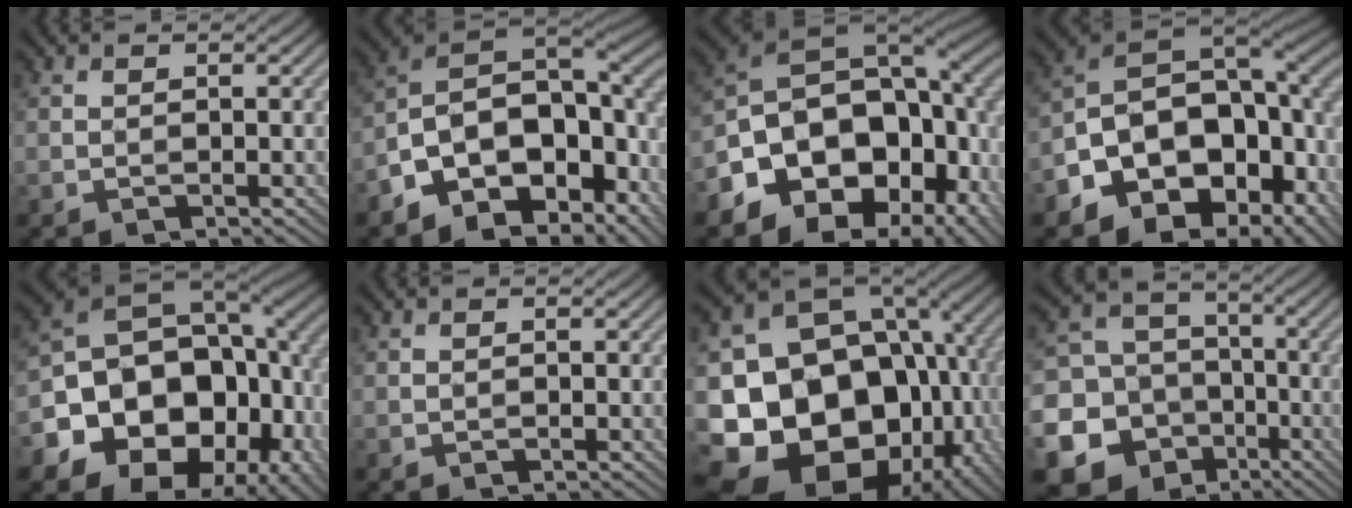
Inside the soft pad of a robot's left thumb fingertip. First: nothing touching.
{"total": 14.9, "force": [-5.9, 8.9, 10.3], "torque": [-0.192, -0.015, -0.100]}
{"total": 19.8, "force": [-5.6, 13.8, 13.0], "torque": [-0.217, -0.029, -0.075]}
{"total": 17.9, "force": [-5.7, 12.0, 12.0], "torque": [-0.207, -0.026, -0.075]}
{"total": 20.1, "force": [-5.3, 15.5, 11.7], "torque": [-0.207, -0.046, -0.074]}
{"total": 0.0}
{"total": 22.4, "force": [-5.1, 18.2, 12.0], "torque": [-0.242, -0.033, -0.079]}
{"total": 17.8, "force": [-6.1, 16.0, 4.9], "torque": [-0.182, -0.032, -0.117]}